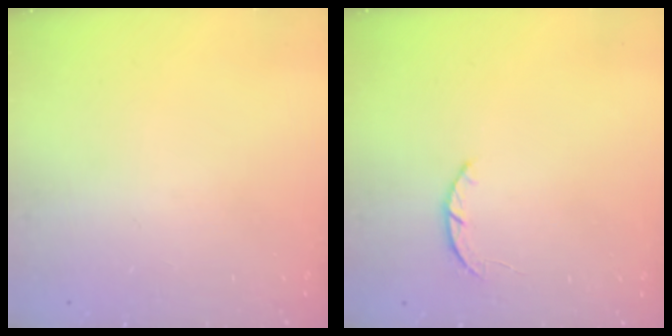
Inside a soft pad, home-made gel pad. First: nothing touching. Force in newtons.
{"total": 2.5, "press": 2.5, "slide": 0.5}